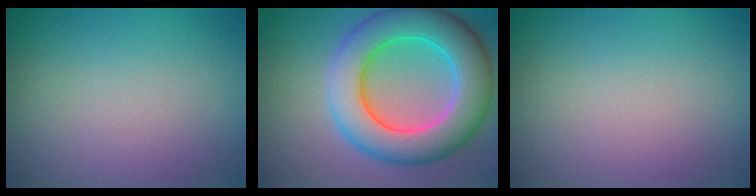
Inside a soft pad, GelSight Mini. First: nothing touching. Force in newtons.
{"total": 9.7, "press": 9.7, "slide": 0.5}
{"total": 0.0}